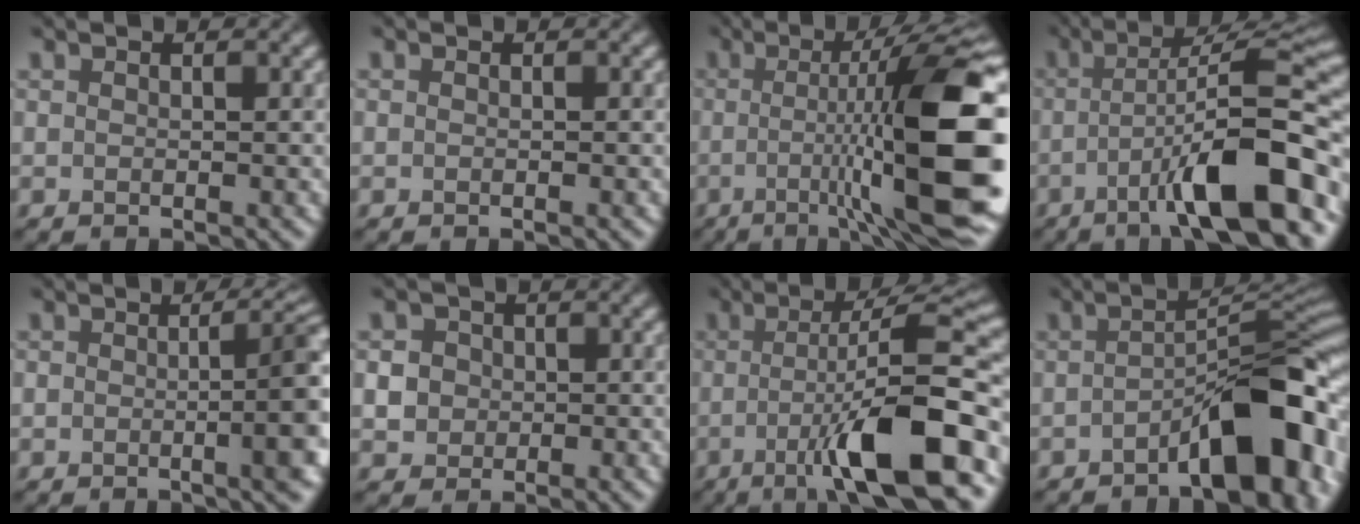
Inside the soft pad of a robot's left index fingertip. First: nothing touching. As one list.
[{"total": 0.0}, {"total": 15.4, "force": [-1.4, 3.4, 15.0], "torque": [-0.186, 0.015, -0.021]}, {"total": 11.2, "force": [-4.7, 2.1, 9.9], "torque": [-0.136, 0.016, -0.078]}, {"total": 5.9, "force": [-1.4, 1.6, 5.5], "torque": [-0.060, 0.000, -0.017]}, {"total": 4.2, "force": [-0.3, 3.9, 1.3], "torque": [-0.009, 0.018, -0.020]}, {"total": 11.8, "force": [-3.8, 2.2, 10.9], "torque": [-0.161, 0.004, -0.064]}, {"total": 9.7, "force": [-4.2, 3.6, 8.0], "torque": [-0.097, 0.017, -0.072]}]